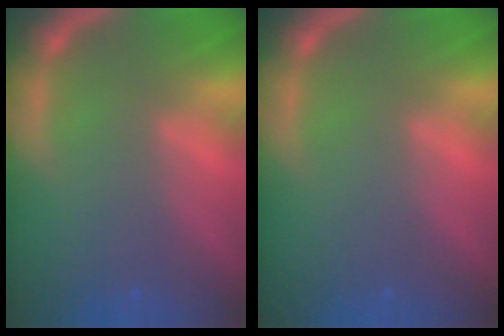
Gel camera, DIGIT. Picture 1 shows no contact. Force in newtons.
{"total": 0.0}